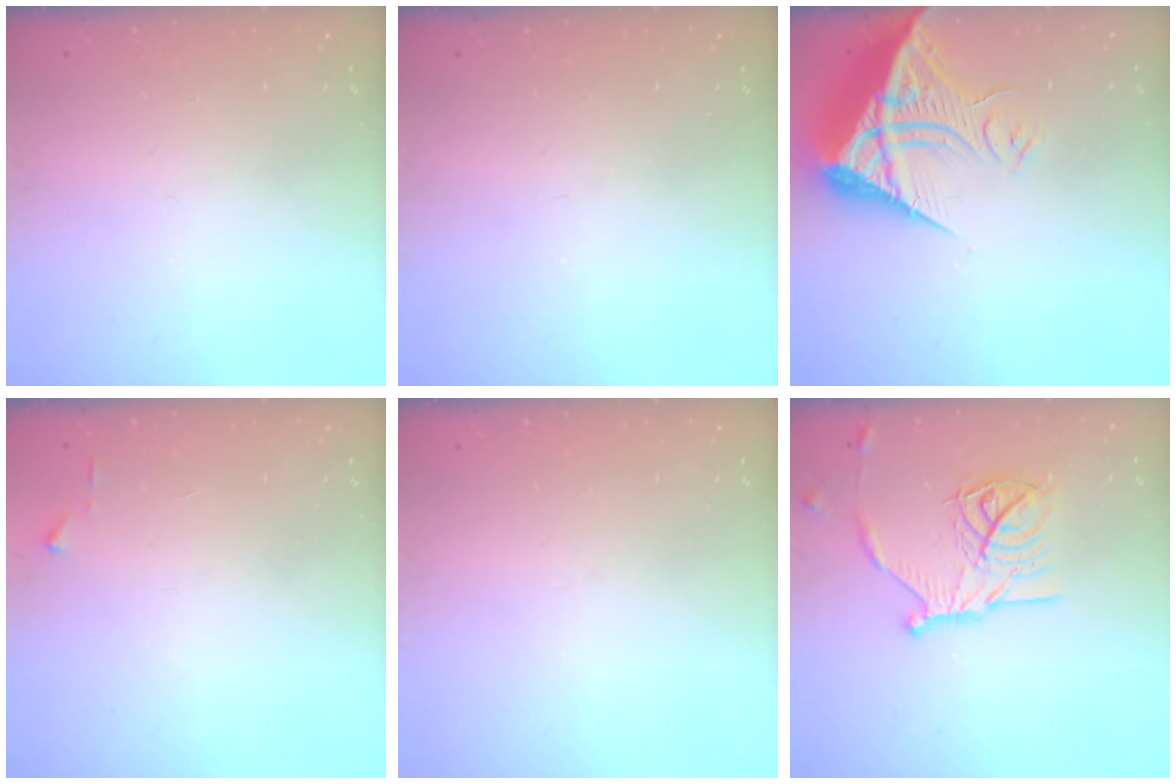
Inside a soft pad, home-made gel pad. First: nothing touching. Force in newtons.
{"total": 0.0}
{"total": 13.9, "press": 13.9, "slide": 1.3}
{"total": 3.2, "press": 3.2, "slide": 0.4}
{"total": 0.0}
{"total": 17.0, "press": 17.0, "slide": 1.0}